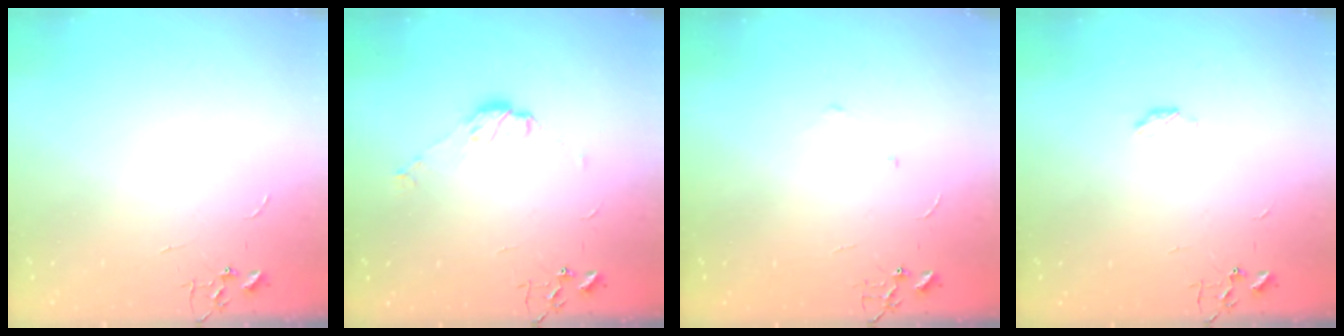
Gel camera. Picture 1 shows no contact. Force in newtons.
{"total": 7.6, "press": 7.6, "slide": 0.3}
{"total": 5.6, "press": 5.6, "slide": 0.6}
{"total": 3.5, "press": 3.4, "slide": 0.6}